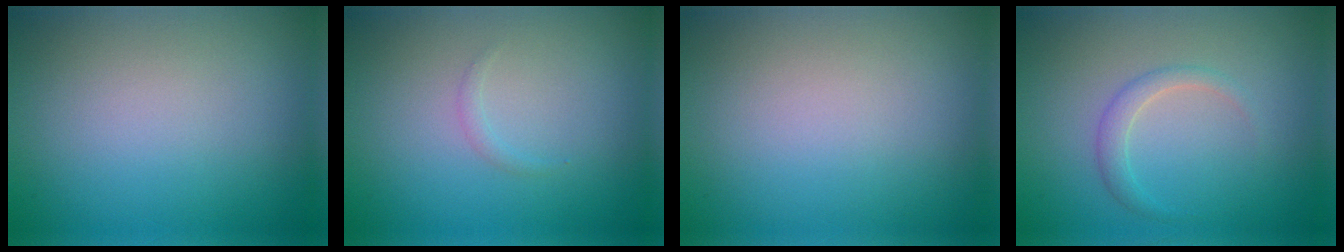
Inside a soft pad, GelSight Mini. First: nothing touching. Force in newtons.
{"total": 0.6, "press": 0.6, "slide": 0.1}
{"total": 0.0}
{"total": 1.6, "press": 1.6, "slide": 0.1}